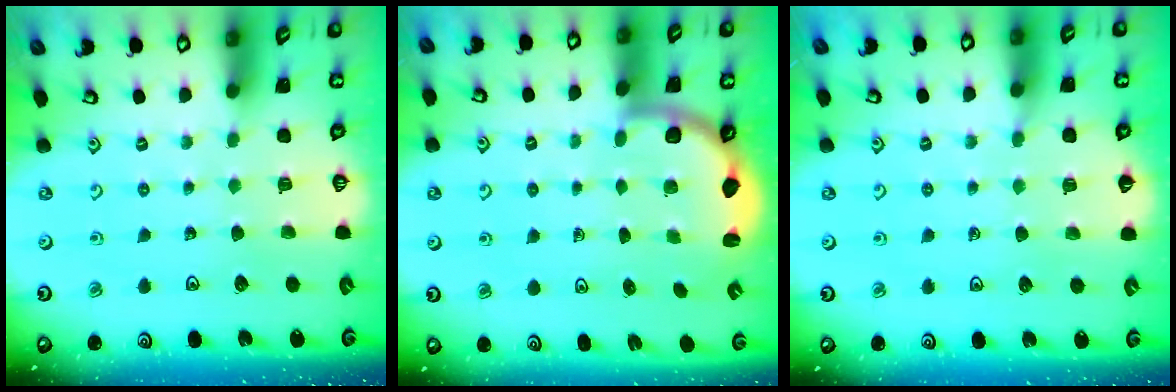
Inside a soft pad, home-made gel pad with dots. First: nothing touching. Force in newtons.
{"total": 3.4, "press": 2.8, "slide": 1.9}
{"total": 3.6, "press": 3.6, "slide": 0.4}